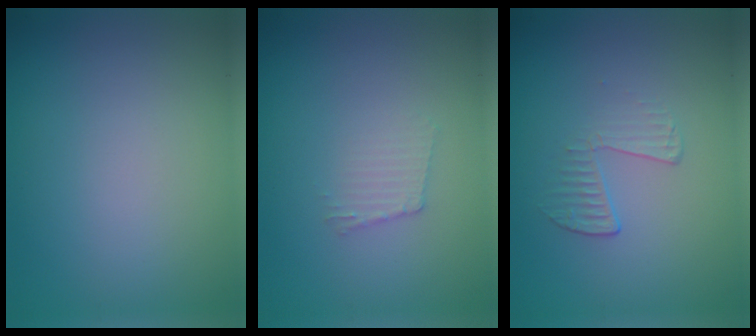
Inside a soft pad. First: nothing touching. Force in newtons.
{"total": 1.2, "press": 1.2, "slide": 0.2}
{"total": 1.8, "press": 0.5, "slide": 1.7}